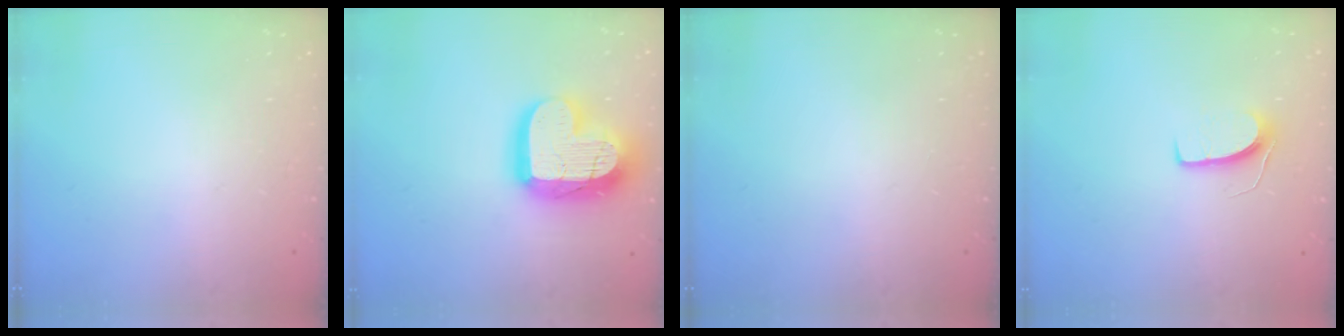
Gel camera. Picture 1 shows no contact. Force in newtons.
{"total": 21.7, "press": 21.6, "slide": 1.9}
{"total": 0.0}
{"total": 6.5, "press": 6.5, "slide": 0.4}